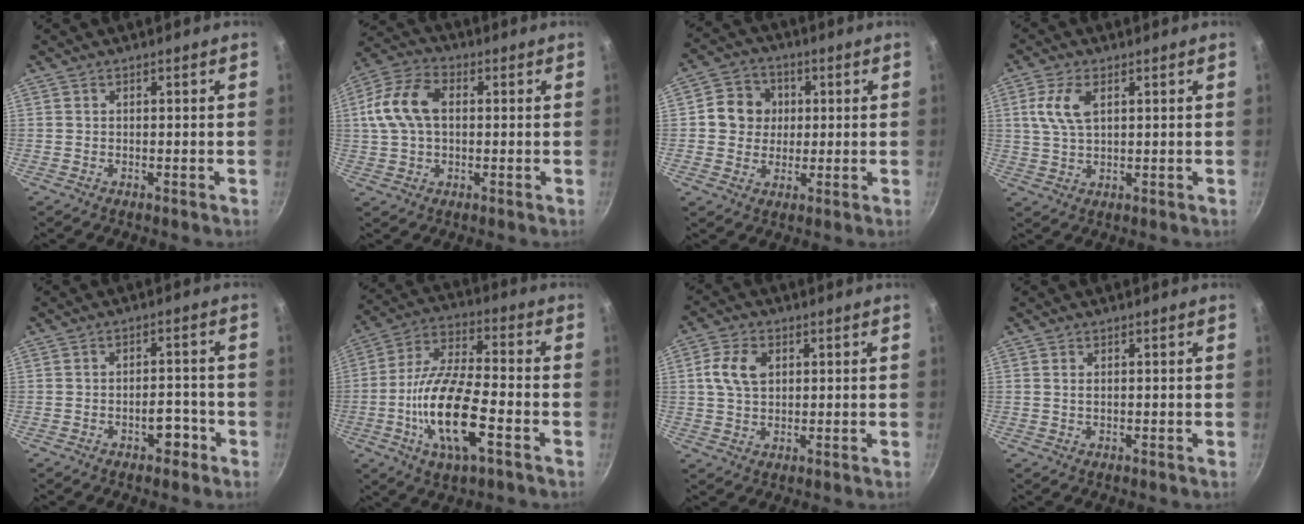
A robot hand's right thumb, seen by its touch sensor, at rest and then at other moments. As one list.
[{"total": 11.3, "force": [1.5, 7.2, 8.5], "torque": [-0.176, 0.029, 0.023]}, {"total": 8.7, "force": [0.9, 7.9, 3.5], "torque": [-0.021, 0.006, 0.007]}, {"total": 6.6, "force": [2.1, 3.4, 5.2], "torque": [-0.119, 0.000, 0.043]}, {"total": 4.3, "force": [-2.2, 2.4, 2.8], "torque": [-0.022, 0.024, -0.034]}, {"total": 17.3, "force": [-5.3, 6.3, 15.3], "torque": [-0.301, 0.027, -0.096]}, {"total": 6.8, "force": [1.6, 4.6, 4.7], "torque": [-0.090, 0.003, 0.030]}, {"total": 0.7, "force": [0.2, 0.3, 0.5], "torque": [-0.012, 0.001, 0.006]}]